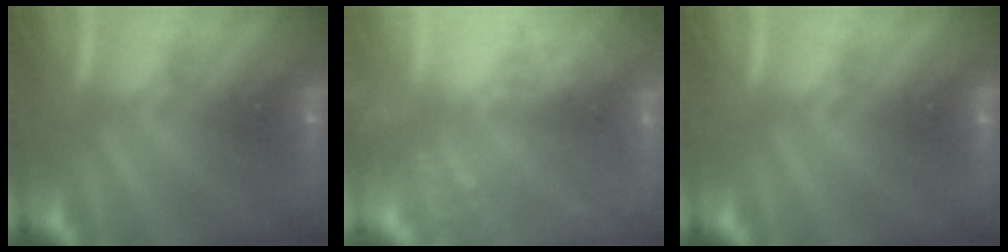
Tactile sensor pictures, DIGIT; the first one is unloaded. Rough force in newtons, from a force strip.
{"total": 8.3}
{"total": 0.0}